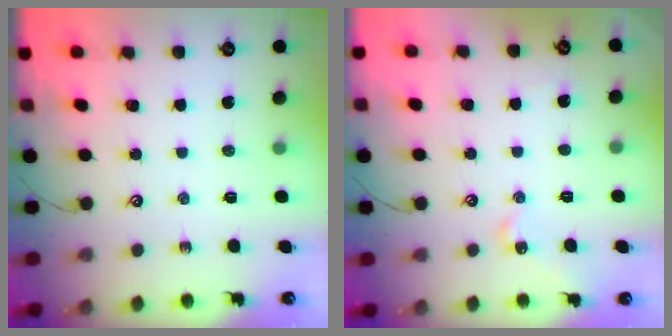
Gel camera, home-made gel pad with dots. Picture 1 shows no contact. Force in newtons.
{"total": 2.0, "press": 1.9, "slide": 0.3}